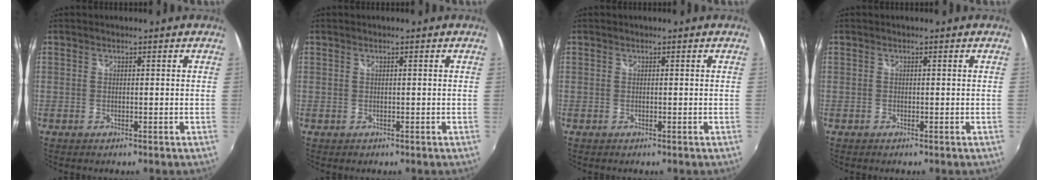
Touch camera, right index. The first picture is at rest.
{"total": 0.0}
{"total": 0.0}
{"total": 0.0}